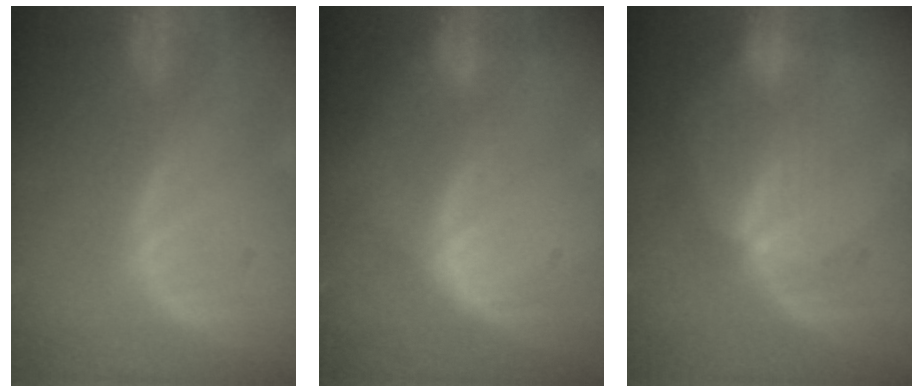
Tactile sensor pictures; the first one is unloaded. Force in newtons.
{"total": 1.6, "press": 1.6, "slide": 0.1}
{"total": 4.6, "press": 4.4, "slide": 1.1}